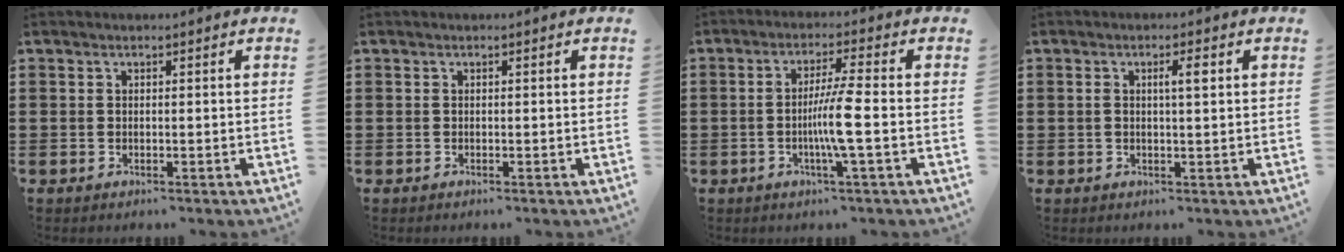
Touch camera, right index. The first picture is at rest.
{"total": 0.0}
{"total": 6.1, "force": [-1.4, -0.7, 5.9], "torque": [-0.109, -0.012, -0.032]}
{"total": 2.5, "force": [0.6, 0.4, 2.4], "torque": [-0.040, -0.001, 0.005]}